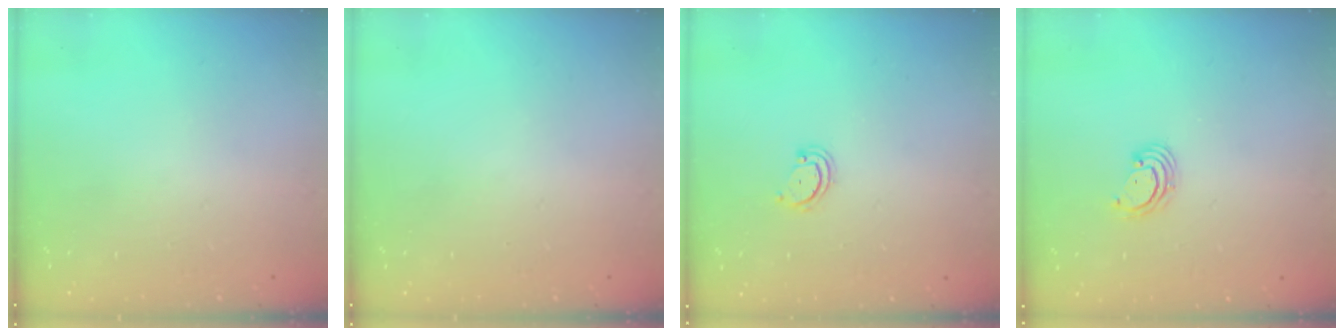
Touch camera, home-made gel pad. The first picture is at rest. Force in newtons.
{"total": 0.0}
{"total": 2.6, "press": 2.6, "slide": 0.3}
{"total": 2.4, "press": 2.4, "slide": 0.2}